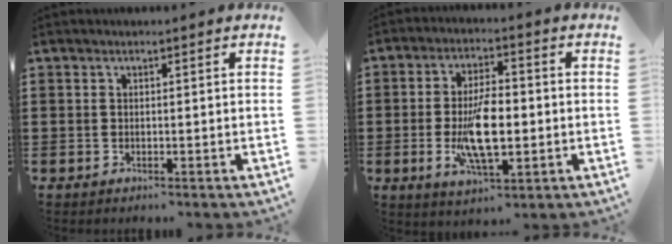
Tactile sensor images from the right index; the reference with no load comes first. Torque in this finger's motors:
{"motor_torque": [2.11, 0.03, 1.05, 0.21]}